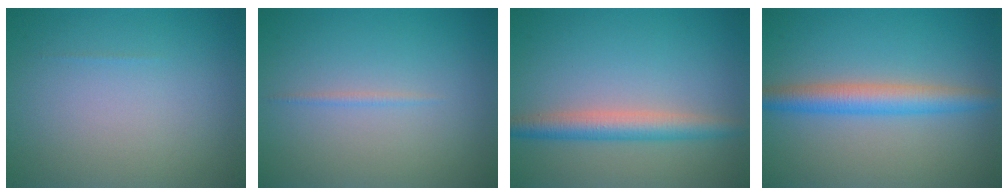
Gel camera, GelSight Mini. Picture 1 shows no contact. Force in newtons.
{"total": 0.6, "press": 0.6, "slide": 0.1}
{"total": 3.3, "press": 3.3, "slide": 0.0}
{"total": 3.8, "press": 3.8, "slide": 0.1}